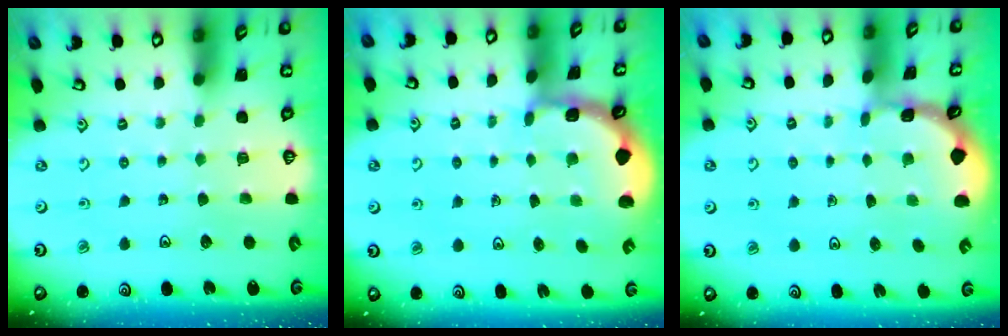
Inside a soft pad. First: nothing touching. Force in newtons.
{"total": 2.0, "press": 2.0, "slide": 0.3}
{"total": 1.2, "press": 1.2, "slide": 0.2}